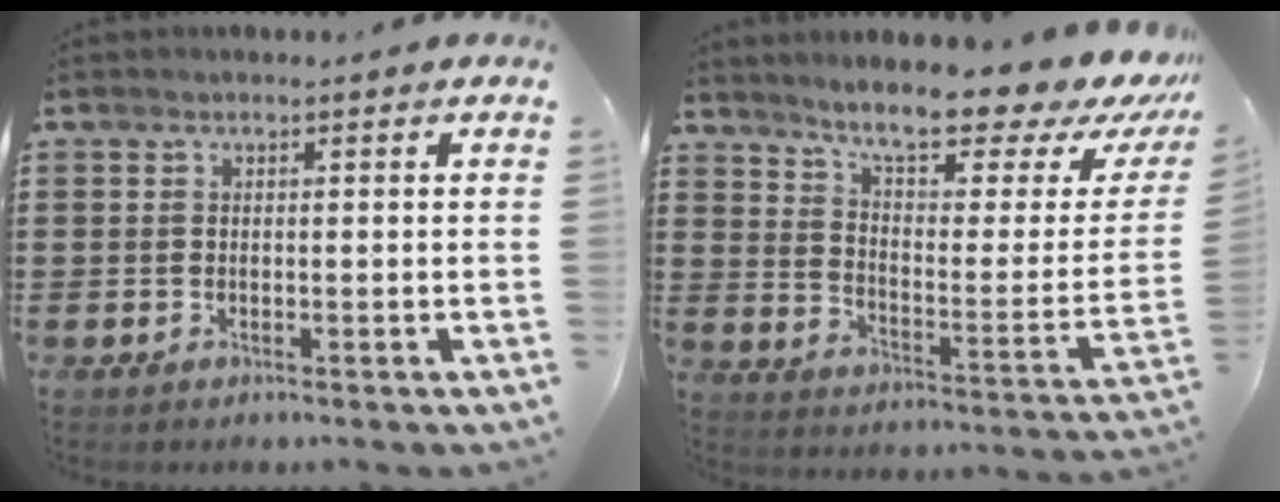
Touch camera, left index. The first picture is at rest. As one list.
[{"total": 11.0, "force": [9.2, 1.1, 6.1], "torque": [-0.121, -0.068, 0.150]}]